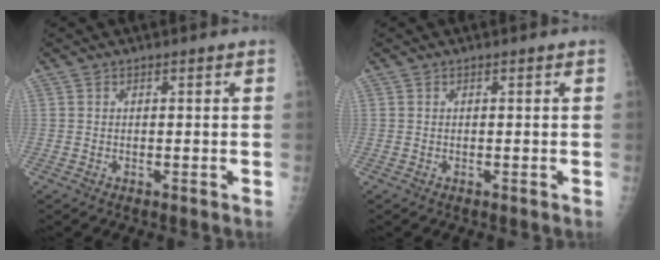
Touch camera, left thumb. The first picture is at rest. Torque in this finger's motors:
{"motor_torque": [0.10, -0.08, 0.02, -0.04, 0.00]}